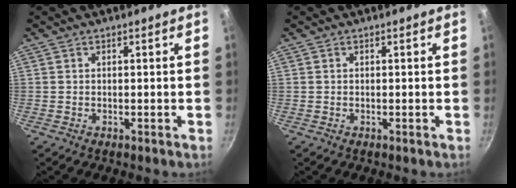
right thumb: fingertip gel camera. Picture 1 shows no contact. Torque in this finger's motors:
{"motor_torque": [-0.04, -0.04, 0.07, 0.06, 0.04]}